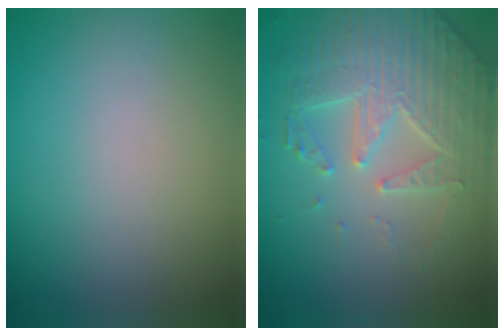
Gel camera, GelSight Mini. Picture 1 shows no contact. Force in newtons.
{"total": 4.3, "press": 4.1, "slide": 1.3}